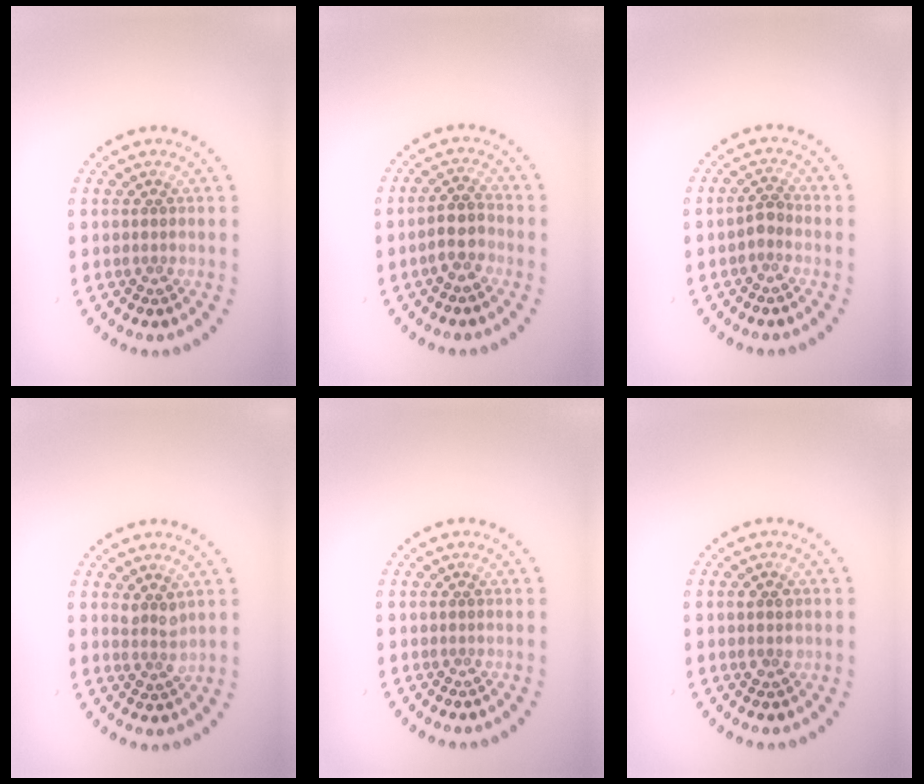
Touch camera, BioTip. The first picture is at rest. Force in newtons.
{"total": 2.6, "press": 2.3, "slide": 1.2}
{"total": 1.3, "press": 1.1, "slide": 0.7}
{"total": 1.7, "press": 1.4, "slide": 1.0}
{"total": 0.0}
{"total": 1.5, "press": 1.5, "slide": 0.1}